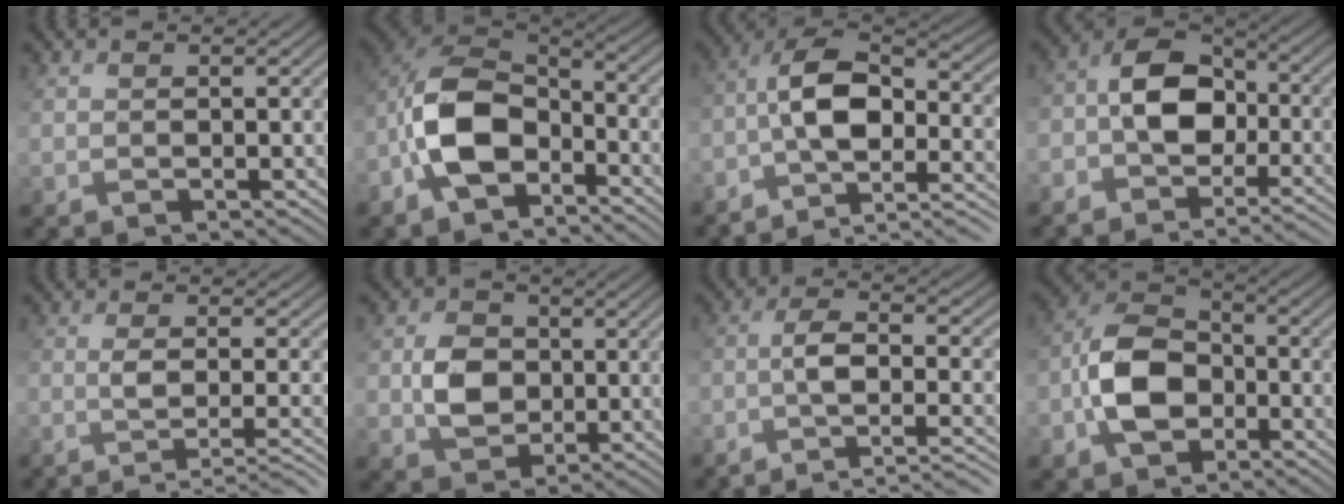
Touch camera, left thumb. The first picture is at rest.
{"total": 11.1, "force": [-4.7, 6.1, 8.0], "torque": [-0.173, 0.003, -0.112]}
{"total": 12.7, "force": [-4.8, 5.7, 10.2], "torque": [-0.201, -0.002, -0.091]}
{"total": 8.7, "force": [-3.5, 5.2, 6.0], "torque": [-0.115, -0.002, -0.077]}
{"total": 6.2, "force": [-2.6, 1.8, 5.3], "torque": [-0.081, -0.008, -0.041]}
{"total": 5.1, "force": [-0.3, 4.2, 2.9], "torque": [-0.060, -0.001, -0.008]}
{"total": 9.1, "force": [-4.7, 2.7, 7.3], "torque": [-0.107, 0.005, -0.083]}
{"total": 9.3, "force": [-3.1, 6.1, 6.3], "torque": [-0.136, 0.006, -0.075]}